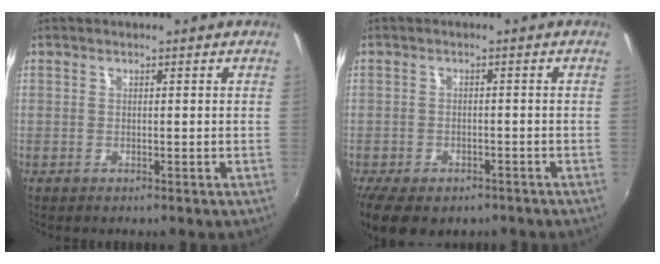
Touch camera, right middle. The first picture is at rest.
{"total": 9.1, "force": [-6.1, 4.8, 4.7], "torque": [-0.108, -0.024, -0.095]}